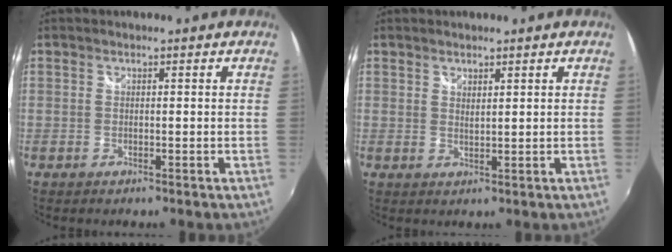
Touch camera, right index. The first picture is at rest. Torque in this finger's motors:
{"motor_torque": [-0.09, 0.10, -0.03, 0.00]}